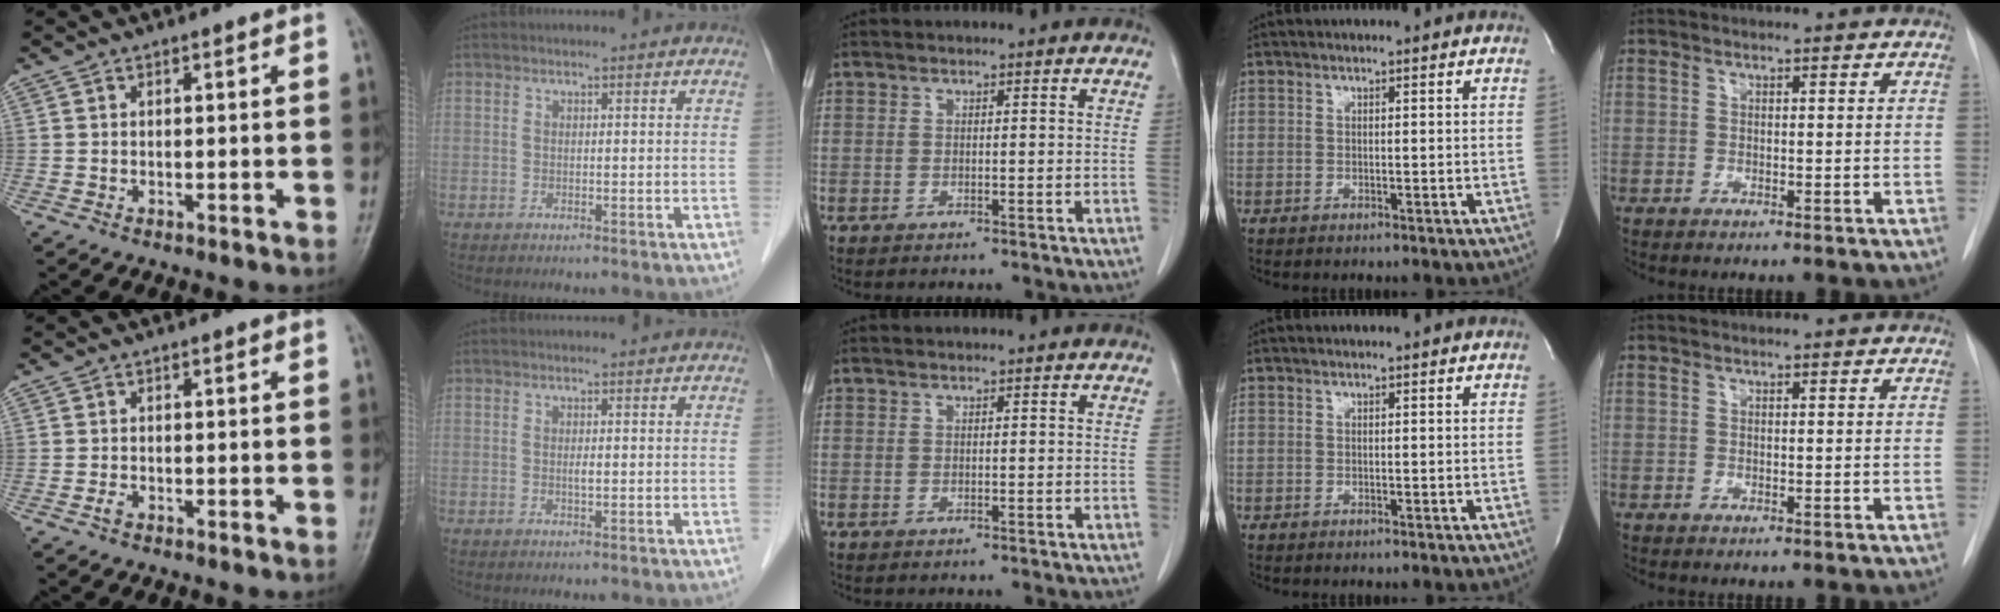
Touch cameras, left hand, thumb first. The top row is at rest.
{"thumb": {"total": 0.9, "force": [-0.6, 0.5, 0.5], "torque": [-0.014, 0.000, -0.013]}, "index": {"total": 0.8, "force": [-0.3, 0.1, 0.8], "torque": [-0.015, -0.005, -0.005]}}